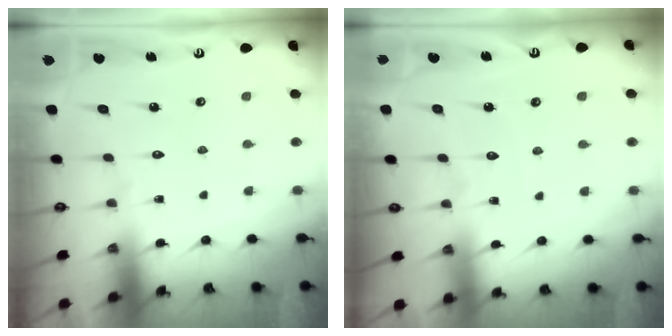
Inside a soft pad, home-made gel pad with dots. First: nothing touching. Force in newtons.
{"total": 2.6, "press": 2.6, "slide": 0.4}